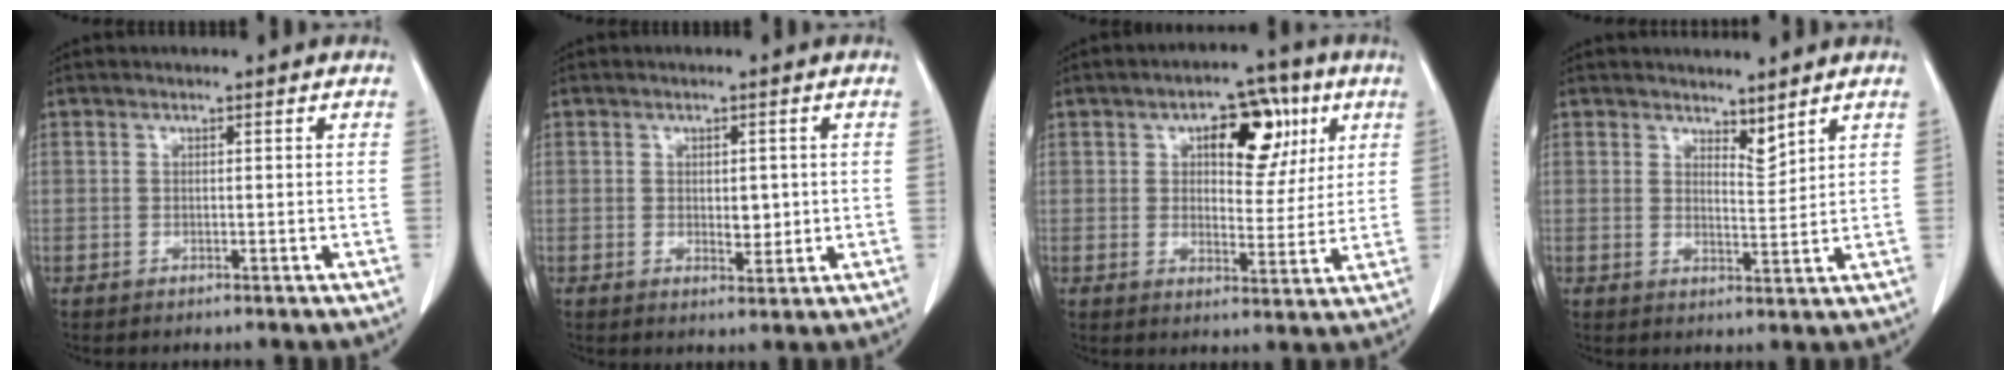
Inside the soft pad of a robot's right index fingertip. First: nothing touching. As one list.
[{"total": 3.0, "force": [0.0, 1.5, 2.5], "torque": [-0.036, -0.003, 0.006]}, {"total": 10.4, "force": [4.2, 5.4, 7.8], "torque": [-0.100, 0.024, 0.062]}, {"total": 3.0, "force": [2.7, 0.8, 1.2], "torque": [-0.020, -0.009, 0.050]}]